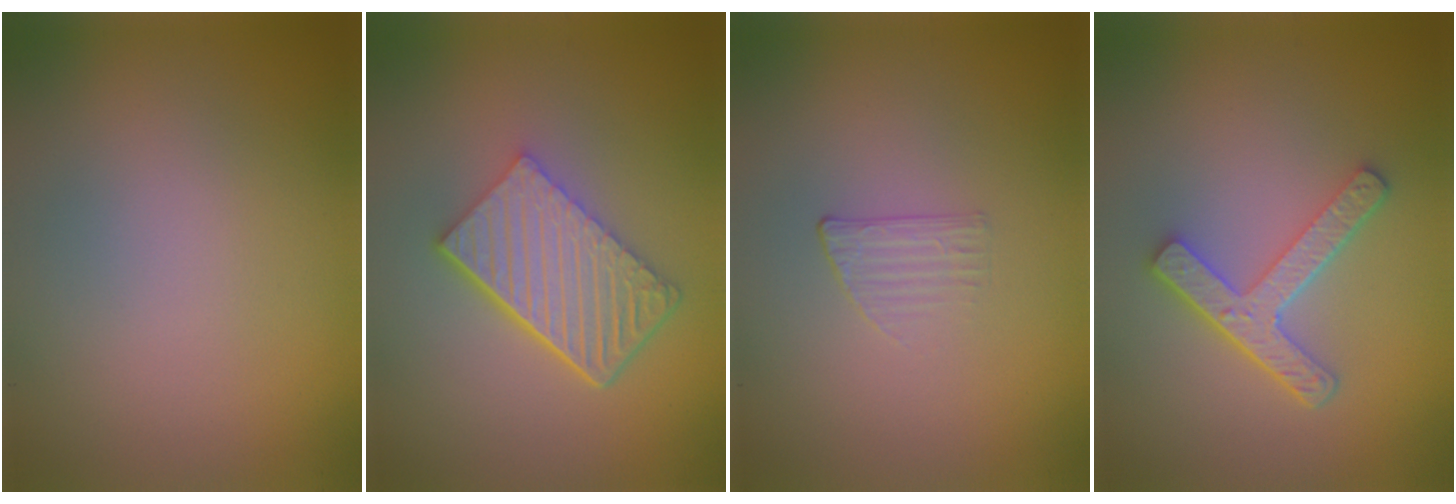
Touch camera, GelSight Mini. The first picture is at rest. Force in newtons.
{"total": 6.2, "press": 4.2, "slide": 4.6}
{"total": 1.0, "press": 0.3, "slide": 1.0}
{"total": 4.2, "press": 3.1, "slide": 2.8}